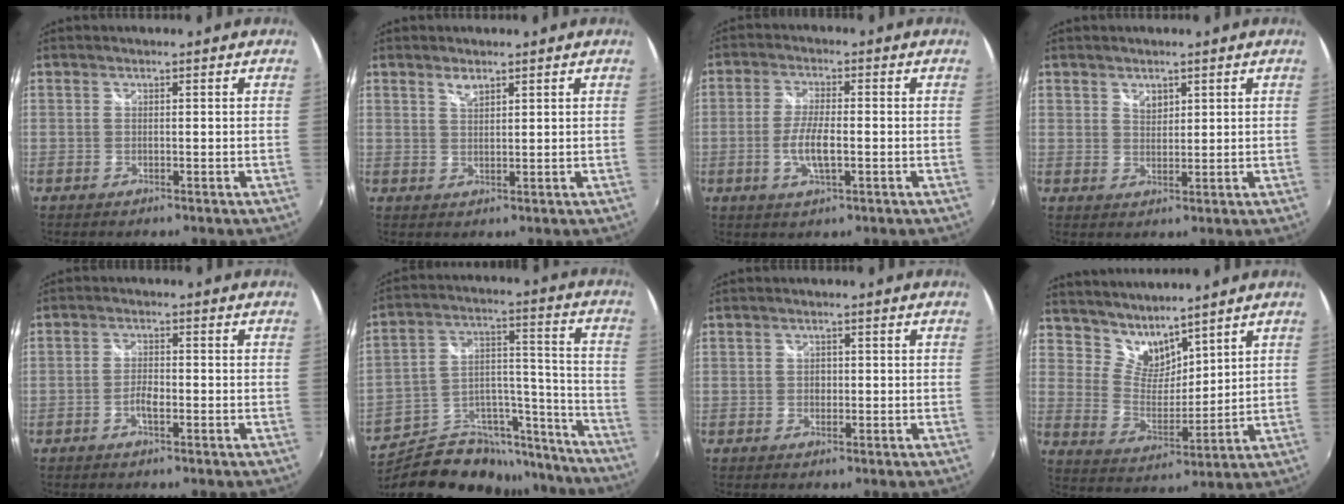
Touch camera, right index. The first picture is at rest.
{"total": 2.1, "force": [1.6, 0.8, 1.2], "torque": [-0.020, 0.001, 0.028]}
{"total": 6.3, "force": [-1.6, 1.7, 5.8], "torque": [-0.120, -0.003, -0.030]}
{"total": 2.7, "force": [1.6, 1.9, 1.0], "torque": [-0.009, 0.002, 0.029]}
{"total": 2.7, "force": [-1.3, 0.9, 2.2], "torque": [-0.048, 0.002, -0.027]}
{"total": 22.9, "force": [-18.2, 11.2, 8.1], "torque": [-0.148, 0.065, -0.257]}
{"total": 1.4, "force": [-0.2, 1.2, 0.6], "torque": [-0.008, 0.001, -0.005]}
{"total": 8.0, "force": [7.1, 2.9, 2.2], "torque": [-0.036, -0.005, 0.138]}